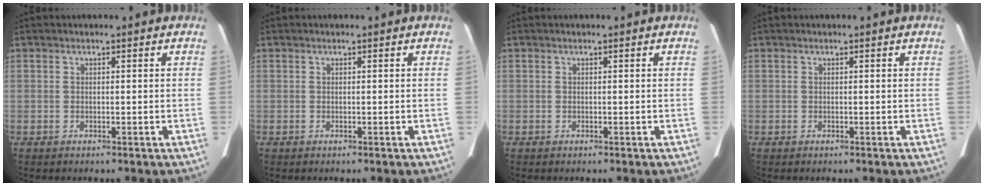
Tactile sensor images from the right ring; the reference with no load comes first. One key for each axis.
{"total": 0.0}
{"total": 0.0}
{"total": 0.0}